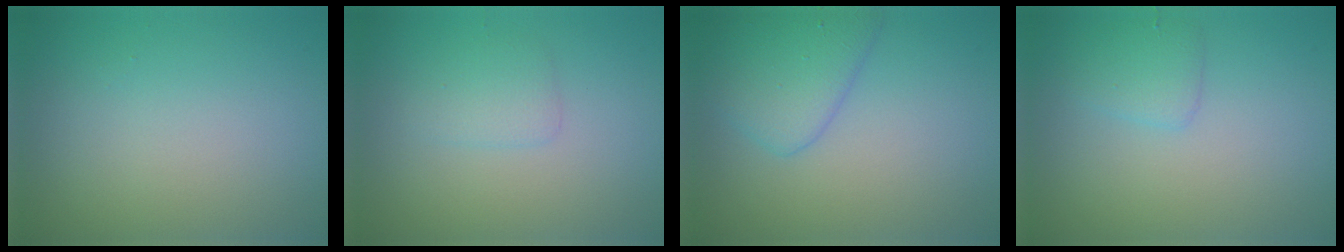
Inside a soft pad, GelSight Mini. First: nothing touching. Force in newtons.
{"total": 1.6, "press": 1.6, "slide": 0.0}
{"total": 3.9, "press": 3.9, "slide": 0.2}
{"total": 1.7, "press": 1.7, "slide": 0.1}